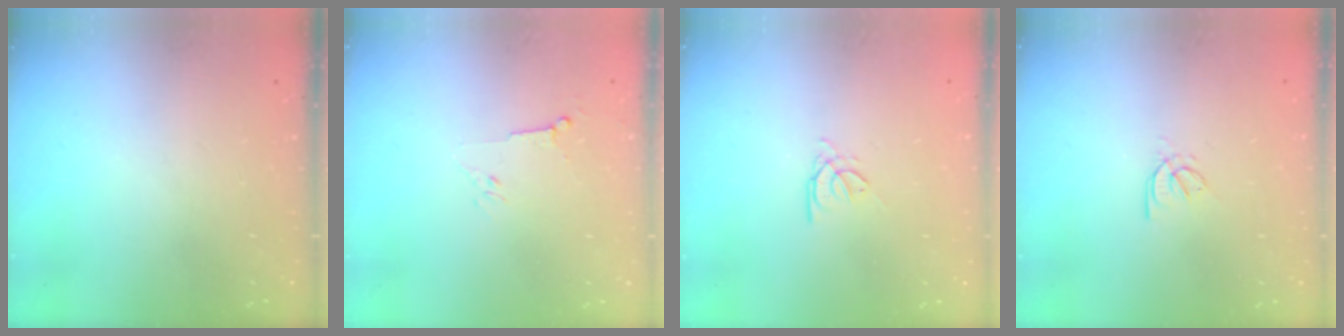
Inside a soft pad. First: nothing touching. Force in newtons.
{"total": 3.5, "press": 3.4, "slide": 0.8}
{"total": 0.7, "press": 0.6, "slide": 0.3}
{"total": 1.7, "press": 1.6, "slide": 0.5}